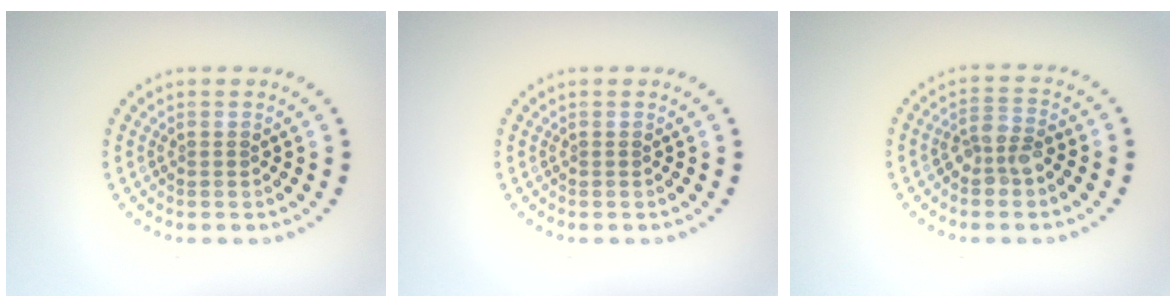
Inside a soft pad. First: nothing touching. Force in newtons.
{"total": 0.0}
{"total": 2.7, "press": 2.3, "slide": 1.4}